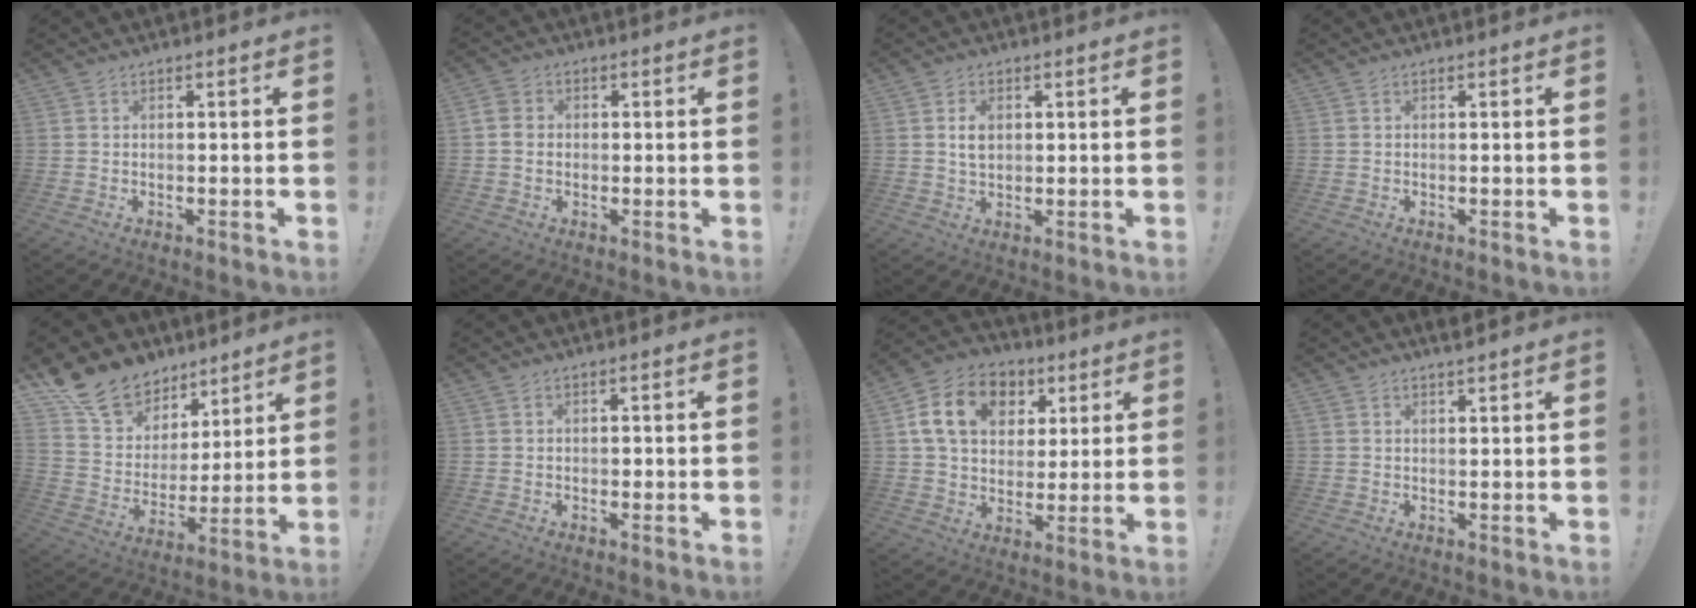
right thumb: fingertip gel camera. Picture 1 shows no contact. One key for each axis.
{"total": 5.1, "fx": 0.0, "fy": 4.5, "fz": 2.5, "tx": -0.053, "ty": 0.012, "tz": 0.004}
{"total": 4.4, "fx": 0.9, "fy": 3.0, "fz": 3.0, "tx": -0.042, "ty": 0.000, "tz": 0.013}
{"total": 0.0}
{"total": 15.1, "fx": 10.7, "fy": 9.8, "fz": 4.2, "tx": -0.074, "ty": -0.072, "tz": 0.210}
{"total": 0.7, "fx": -0.3, "fy": 0.6, "fz": 0.2, "tx": -0.001, "ty": 0.002, "tz": -0.005}
{"total": 16.1, "fx": 5.8, "fy": 12.1, "fz": 9.0, "tx": -0.139, "ty": -0.008, "tz": 0.111}
{"total": 1.8, "fx": 1.6, "fy": 0.0, "fz": 0.9, "tx": -0.010, "ty": -0.008, "tz": 0.027}